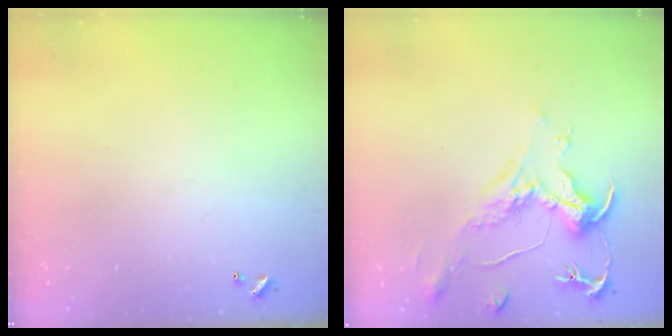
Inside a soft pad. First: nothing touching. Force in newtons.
{"total": 2.1, "press": 1.7, "slide": 1.3}